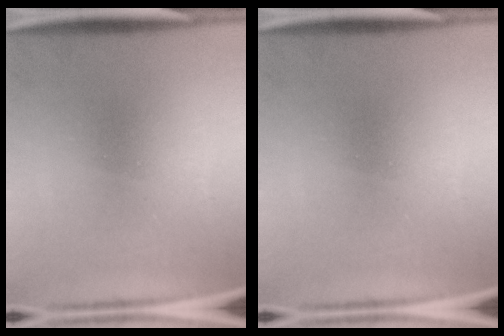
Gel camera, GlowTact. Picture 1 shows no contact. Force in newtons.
{"total": 0.0}